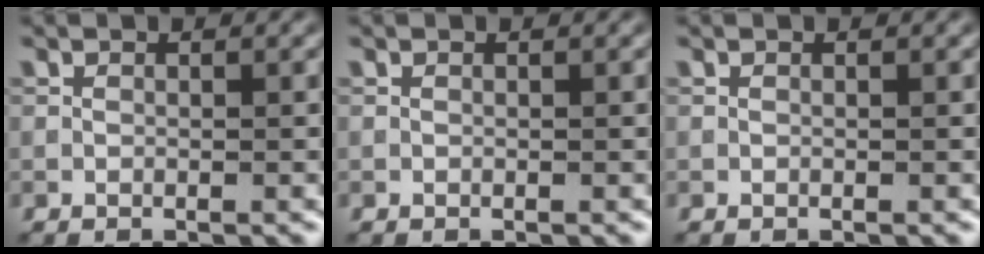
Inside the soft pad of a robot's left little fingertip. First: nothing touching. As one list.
[{"total": 0.0}, {"total": 0.0}]